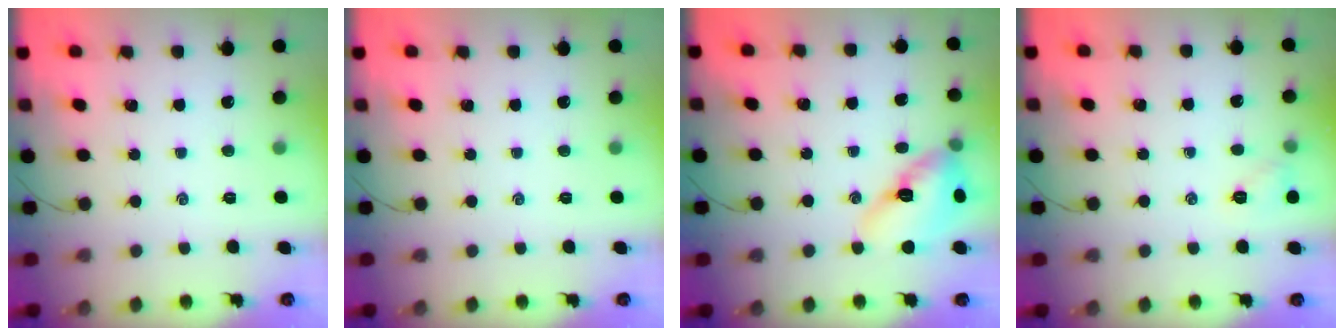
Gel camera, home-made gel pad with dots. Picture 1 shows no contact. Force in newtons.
{"total": 0.0}
{"total": 14.6, "press": 14.4, "slide": 2.5}
{"total": 5.9, "press": 5.7, "slide": 1.3}